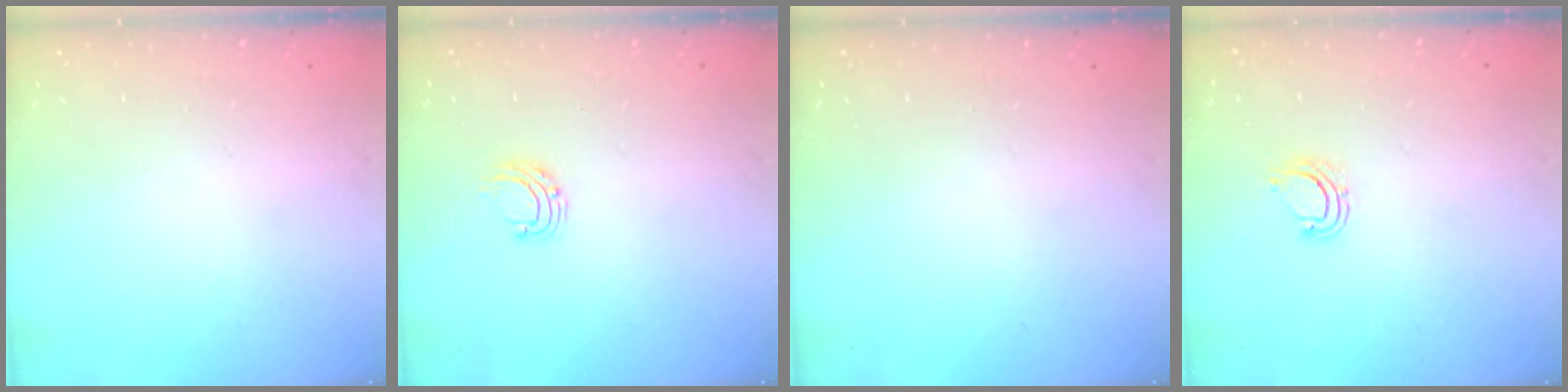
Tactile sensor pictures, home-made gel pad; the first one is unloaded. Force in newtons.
{"total": 5.1, "press": 5.1, "slide": 0.4}
{"total": 0.0}
{"total": 5.4, "press": 5.4, "slide": 0.5}